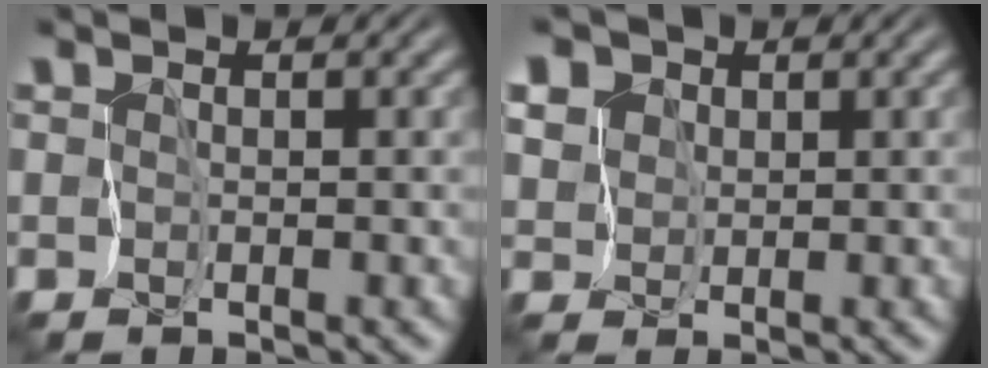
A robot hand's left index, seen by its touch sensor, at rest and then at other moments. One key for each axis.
{"total": 5.3, "fx": 2.5, "fy": 4.2, "fz": 2.0, "tx": -0.062, "ty": 0.020, "tz": 0.033}